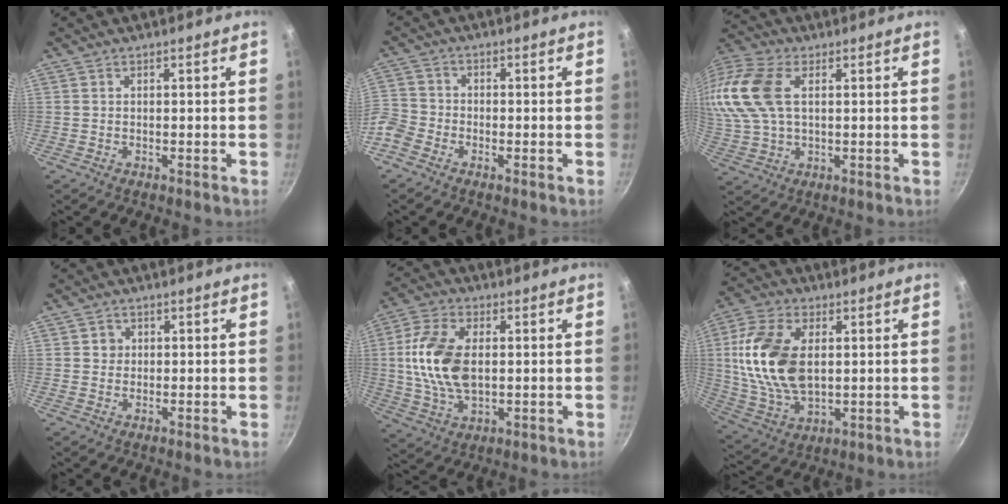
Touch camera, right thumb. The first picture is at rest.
{"total": 7.1, "force": [-3.6, 5.3, 2.9], "torque": [-0.064, 0.030, -0.091]}
{"total": 15.3, "force": [3.7, 9.5, 11.5], "torque": [-0.254, 0.019, 0.066]}
{"total": 1.9, "force": [0.3, 1.8, 0.4], "torque": [0.003, 0.003, 0.001]}
{"total": 13.8, "force": [1.2, 8.2, 11.0], "torque": [-0.205, 0.004, 0.020]}
{"total": 17.5, "force": [2.5, 10.6, 13.8], "torque": [-0.256, -0.004, 0.053]}